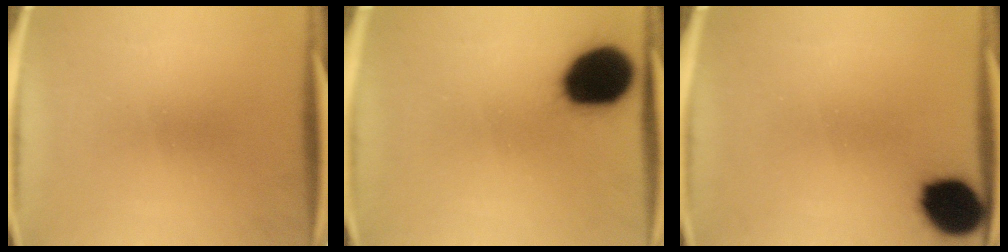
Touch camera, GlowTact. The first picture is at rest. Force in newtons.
{"total": 19.2}
{"total": 14.7}